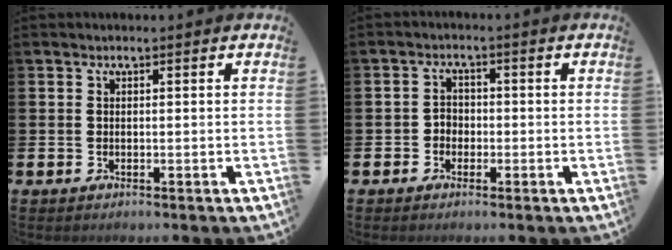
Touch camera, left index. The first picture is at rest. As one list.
[{"total": 2.1, "force": [-1.0, 1.8, 0.5], "torque": [-0.010, 0.006, -0.024]}]